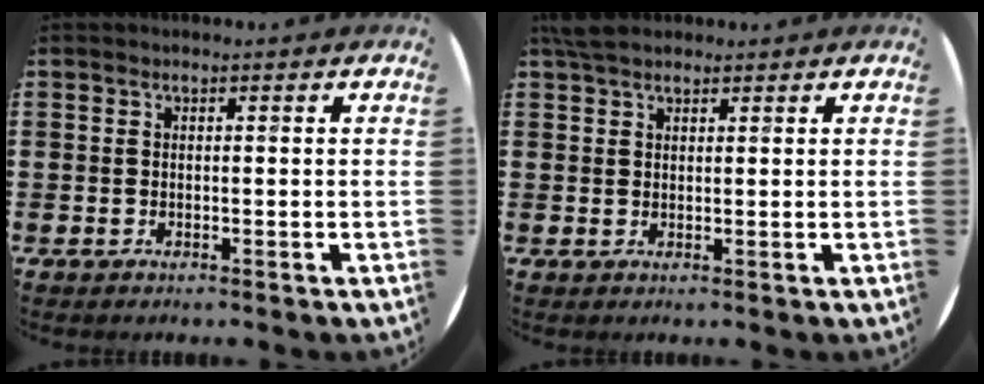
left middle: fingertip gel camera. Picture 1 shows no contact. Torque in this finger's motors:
{"motor_torque": [0.59, -0.53, 0.22, 0.08]}